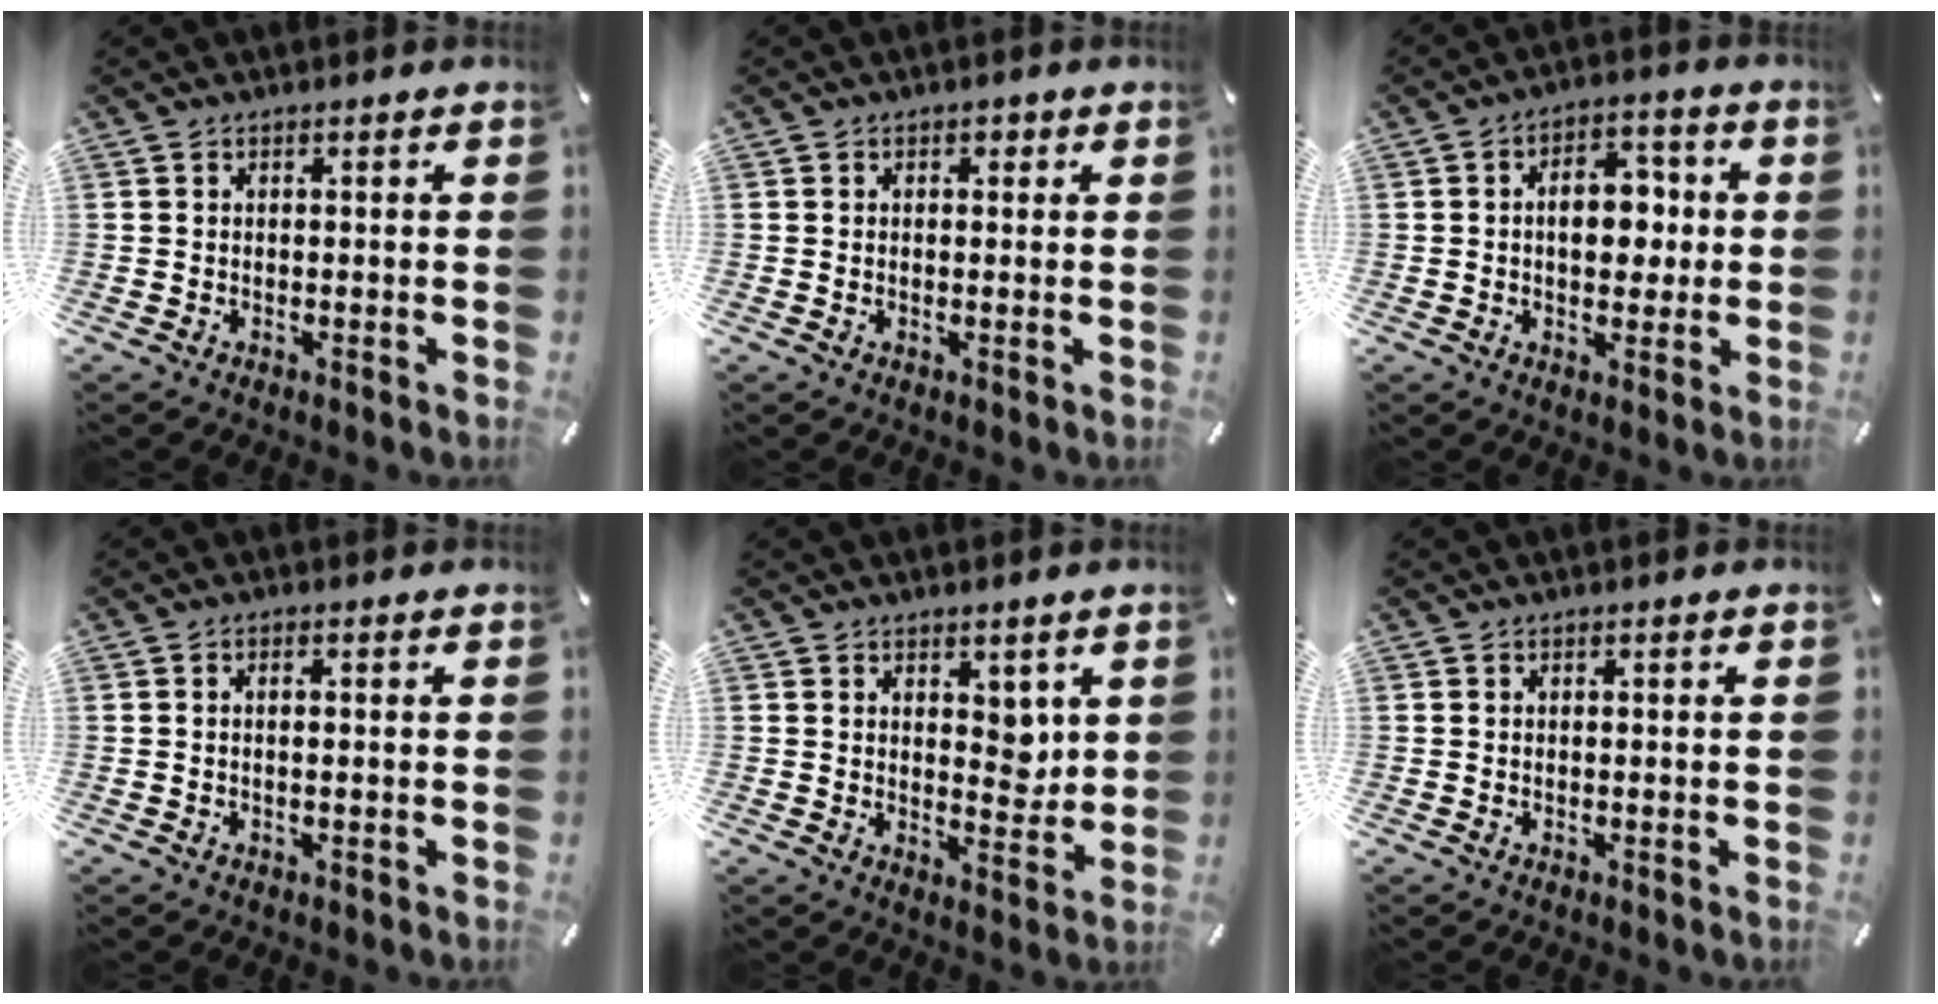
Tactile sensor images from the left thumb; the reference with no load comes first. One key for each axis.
{"total": 1.2, "fx": 0.2, "fy": 1.0, "fz": 0.7, "tx": 0.001, "ty": 0.001, "tz": -0.002}
{"total": 9.8, "fx": 0.5, "fy": 6.6, "fz": 7.3, "tx": -0.082, "ty": -0.003, "tz": 0.003}
{"total": 1.3, "fx": -0.2, "fy": 0.1, "fz": 1.3, "tx": -0.023, "ty": -0.001, "tz": -0.004}
{"total": 5.4, "fx": 2.2, "fy": 3.7, "fz": 3.2, "tx": -0.023, "ty": -0.015, "tz": 0.032}
{"total": 0.0}